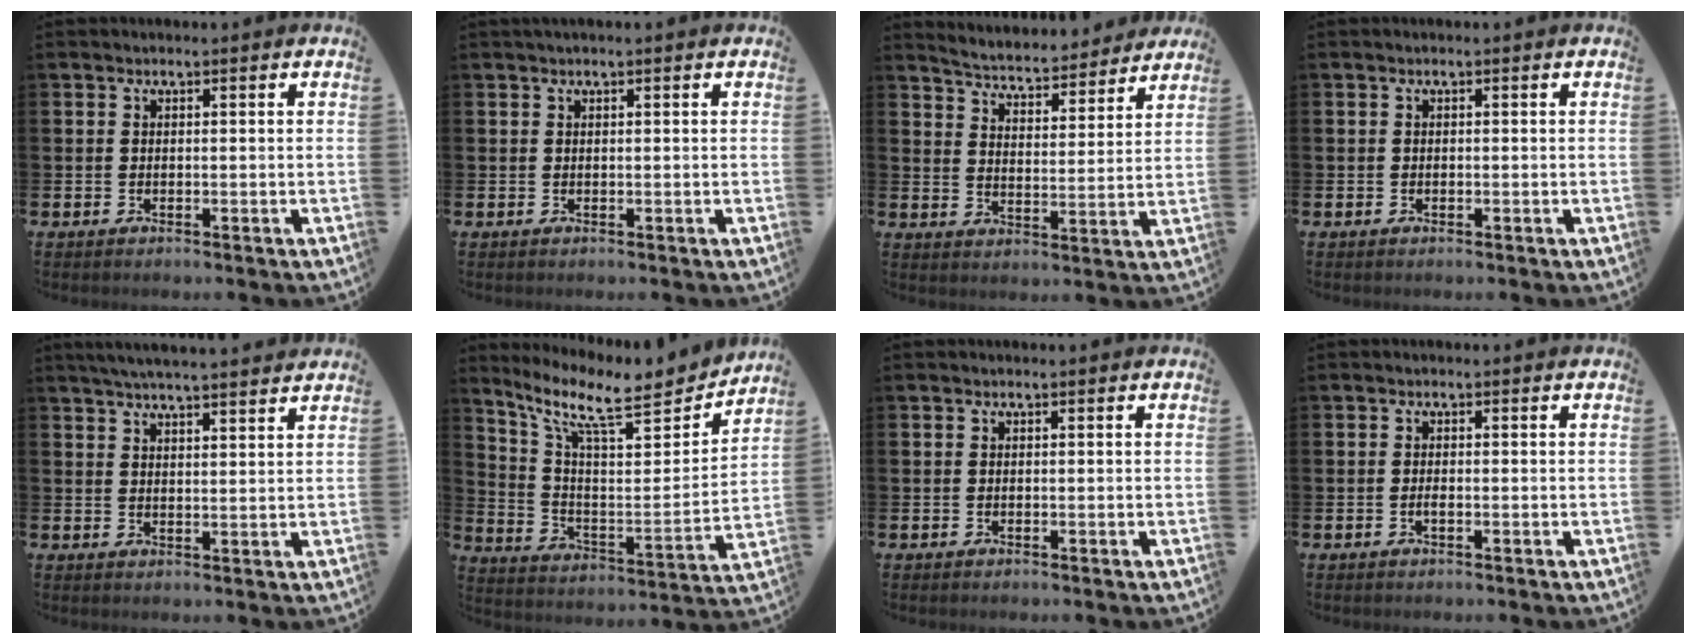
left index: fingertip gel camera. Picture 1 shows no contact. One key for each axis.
{"total": 0.5, "fx": 0.4, "fy": 0.0, "fz": 0.4, "tx": -0.001, "ty": -0.002, "tz": 0.005}
{"total": 5.3, "fx": 5.3, "fy": 0.7, "fz": 0.4, "tx": -0.036, "ty": -0.042, "tz": 0.089}
{"total": 0.0}
{"total": 4.6, "fx": 4.5, "fy": -0.2, "fz": 1.1, "tx": -0.026, "ty": -0.018, "tz": 0.080}
{"total": 11.1, "fx": 9.0, "fy": 3.0, "fz": 5.8, "tx": -0.139, "ty": -0.061, "tz": 0.147}
{"total": 0.0}
{"total": 0.7, "fx": -0.3, "fy": 0.2, "fz": 0.6, "tx": -0.016, "ty": -0.001, "tz": -0.003}